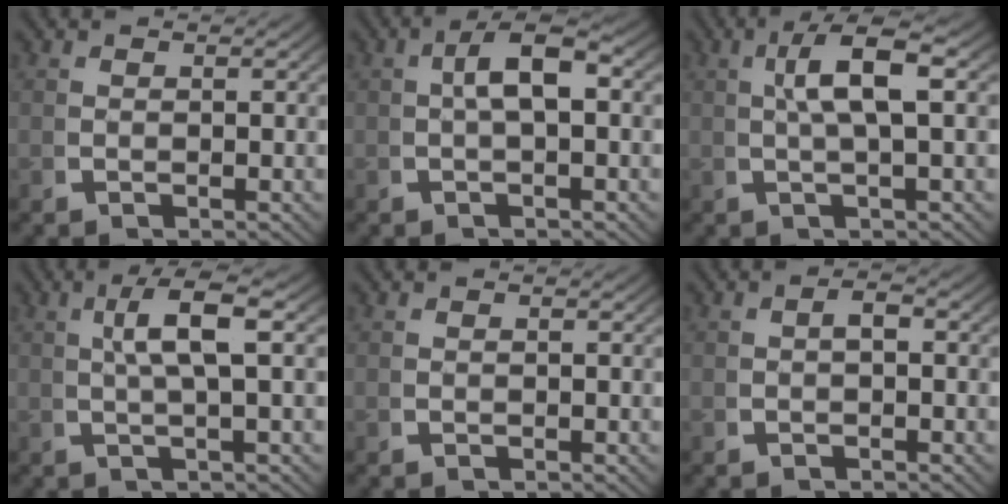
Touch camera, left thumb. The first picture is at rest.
{"total": 4.1, "force": [0.3, 1.8, 3.7], "torque": [-0.064, 0.007, 0.002]}
{"total": 5.2, "force": [1.4, 1.4, 4.8], "torque": [-0.091, 0.010, 0.018]}
{"total": 4.8, "force": [1.6, 1.0, 4.4], "torque": [-0.080, 0.011, 0.021]}
{"total": 0.0}
{"total": 1.2, "force": [-0.4, 0.5, 1.0], "torque": [-0.014, 0.001, -0.007]}